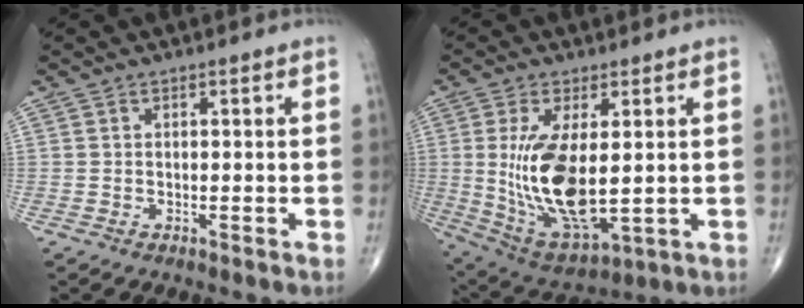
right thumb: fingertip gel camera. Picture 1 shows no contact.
{"total": 16.2, "force": [0.8, 6.9, 14.6], "torque": [-0.282, -0.025, 0.035]}